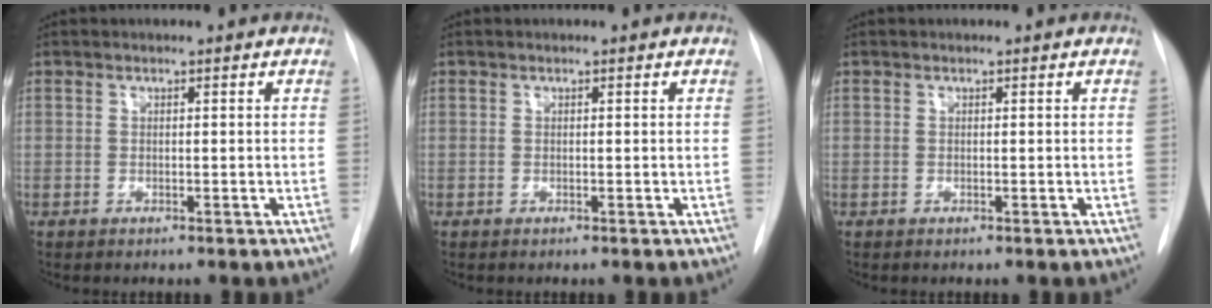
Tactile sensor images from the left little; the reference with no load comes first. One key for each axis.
{"total": 0.0}
{"total": 0.0}